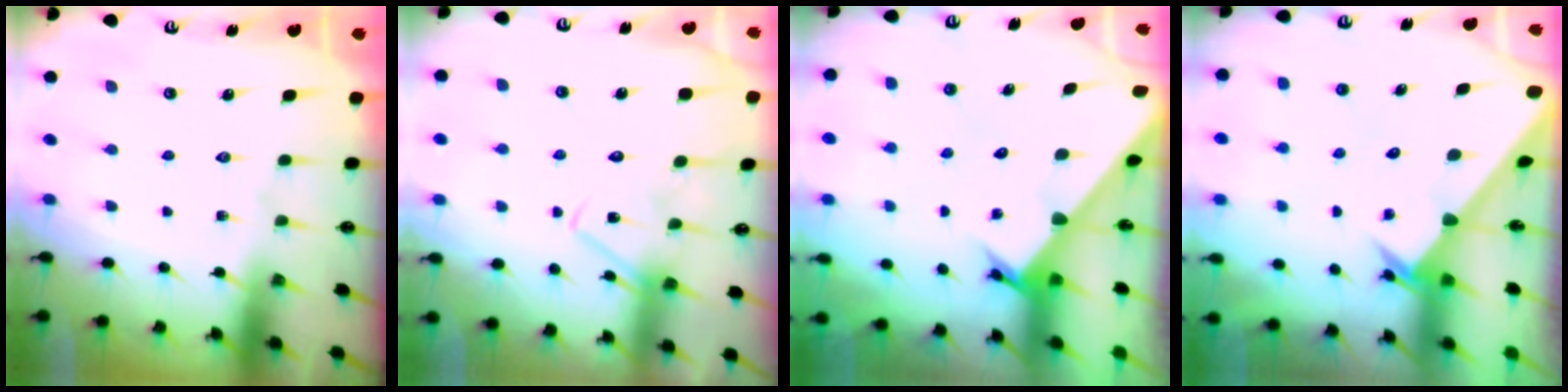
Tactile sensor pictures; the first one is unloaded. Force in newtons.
{"total": 12.7, "press": 12.7, "slide": 0.4}
{"total": 2.2, "press": 2.2, "slide": 0.1}
{"total": 2.4, "press": 2.4, "slide": 0.2}